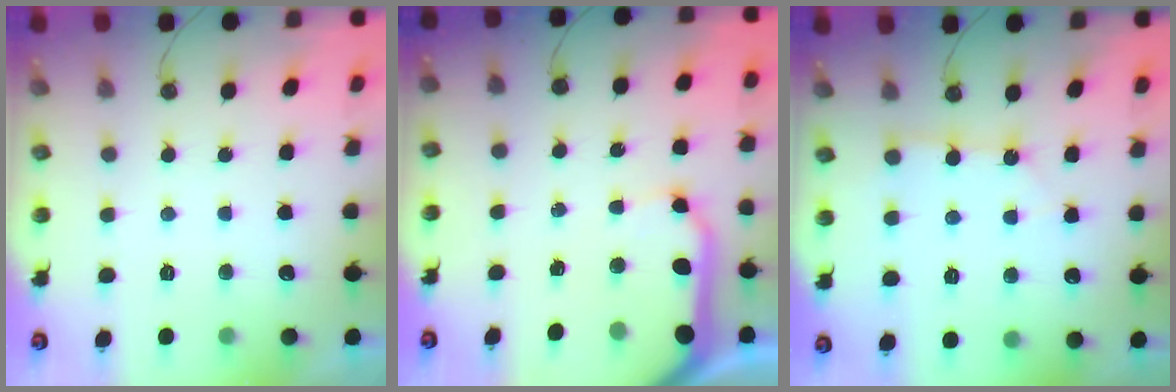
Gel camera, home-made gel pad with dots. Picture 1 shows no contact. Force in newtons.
{"total": 11.8, "press": 11.7, "slide": 1.5}
{"total": 2.4, "press": 2.4, "slide": 0.3}